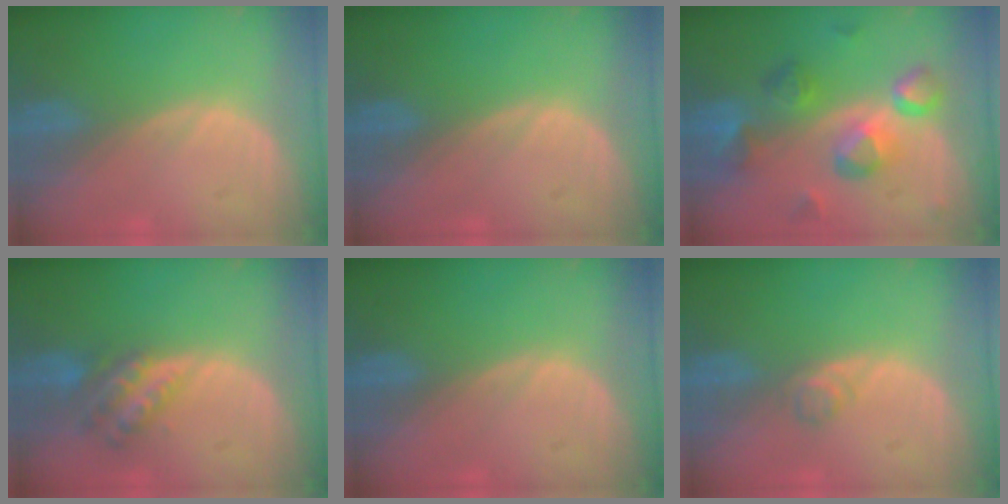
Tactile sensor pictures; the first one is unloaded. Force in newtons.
{"total": 0.0}
{"total": 9.2, "press": 8.4, "slide": 3.8}
{"total": 6.1, "press": 5.3, "slide": 3.0}
{"total": 0.0}
{"total": 1.6, "press": 1.6, "slide": 0.2}